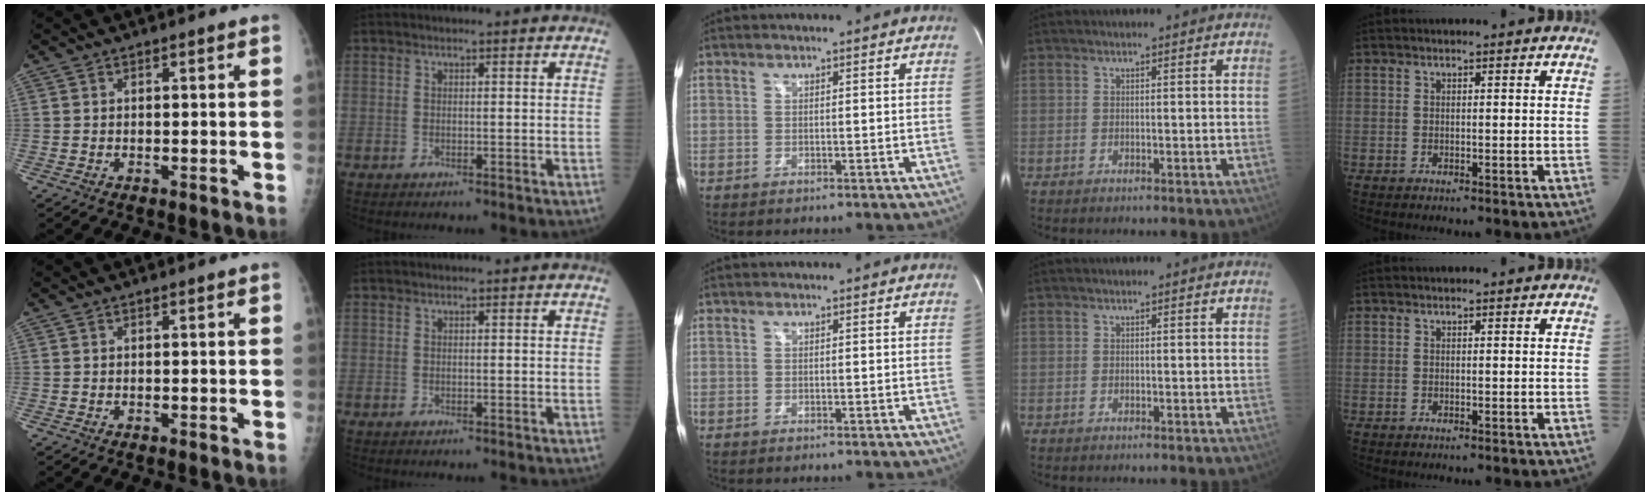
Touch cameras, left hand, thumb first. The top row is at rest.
{}